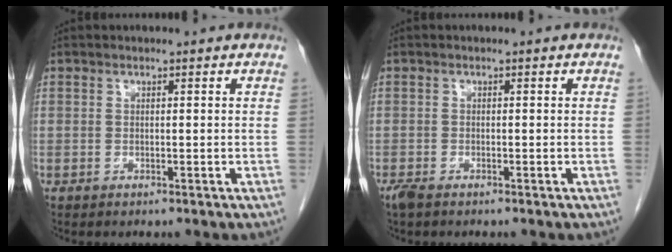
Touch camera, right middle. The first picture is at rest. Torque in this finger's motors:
{"motor_torque": [0.25, -0.15, 0.06, 0.01]}